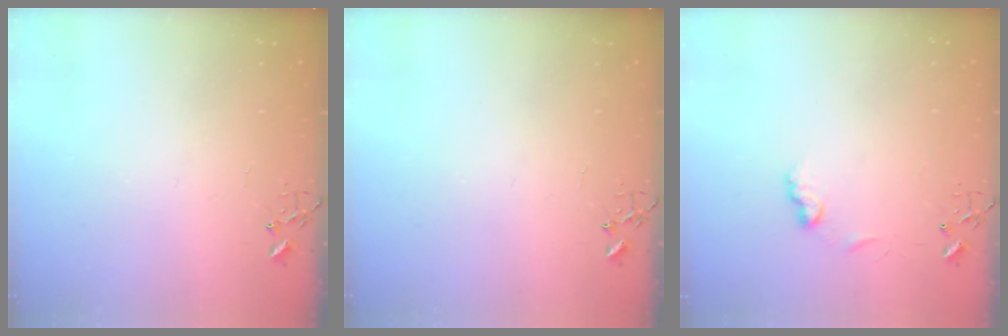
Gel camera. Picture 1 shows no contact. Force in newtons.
{"total": 0.0}
{"total": 7.6, "press": 7.6, "slide": 0.7}